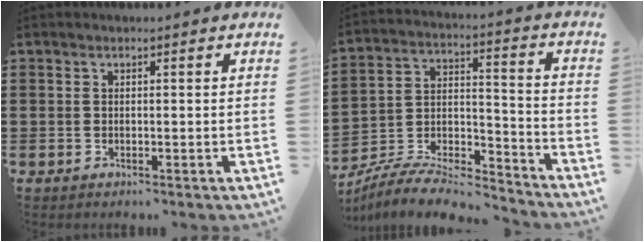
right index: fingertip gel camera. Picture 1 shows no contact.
{"total": 7.6, "force": [-7.2, 1.4, 2.0], "torque": [-0.032, 0.008, -0.140]}